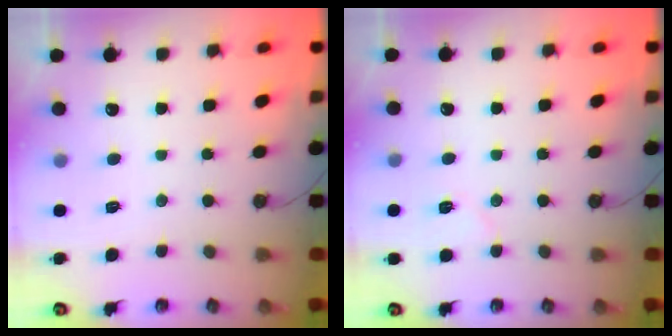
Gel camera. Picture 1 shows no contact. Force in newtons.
{"total": 5.4, "press": 5.0, "slide": 2.1}